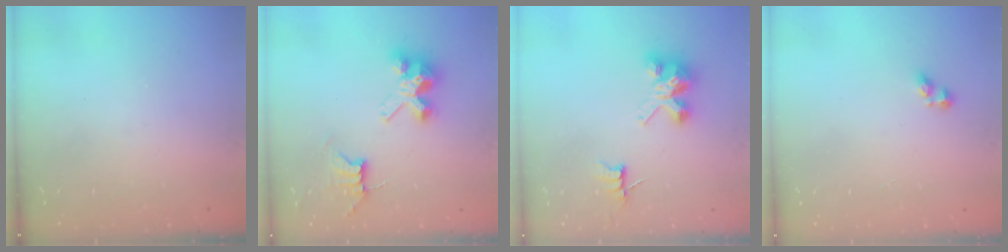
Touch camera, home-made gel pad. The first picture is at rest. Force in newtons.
{"total": 7.9, "press": 7.9, "slide": 0.4}
{"total": 7.5, "press": 7.5, "slide": 0.5}
{"total": 3.6, "press": 3.6, "slide": 0.7}